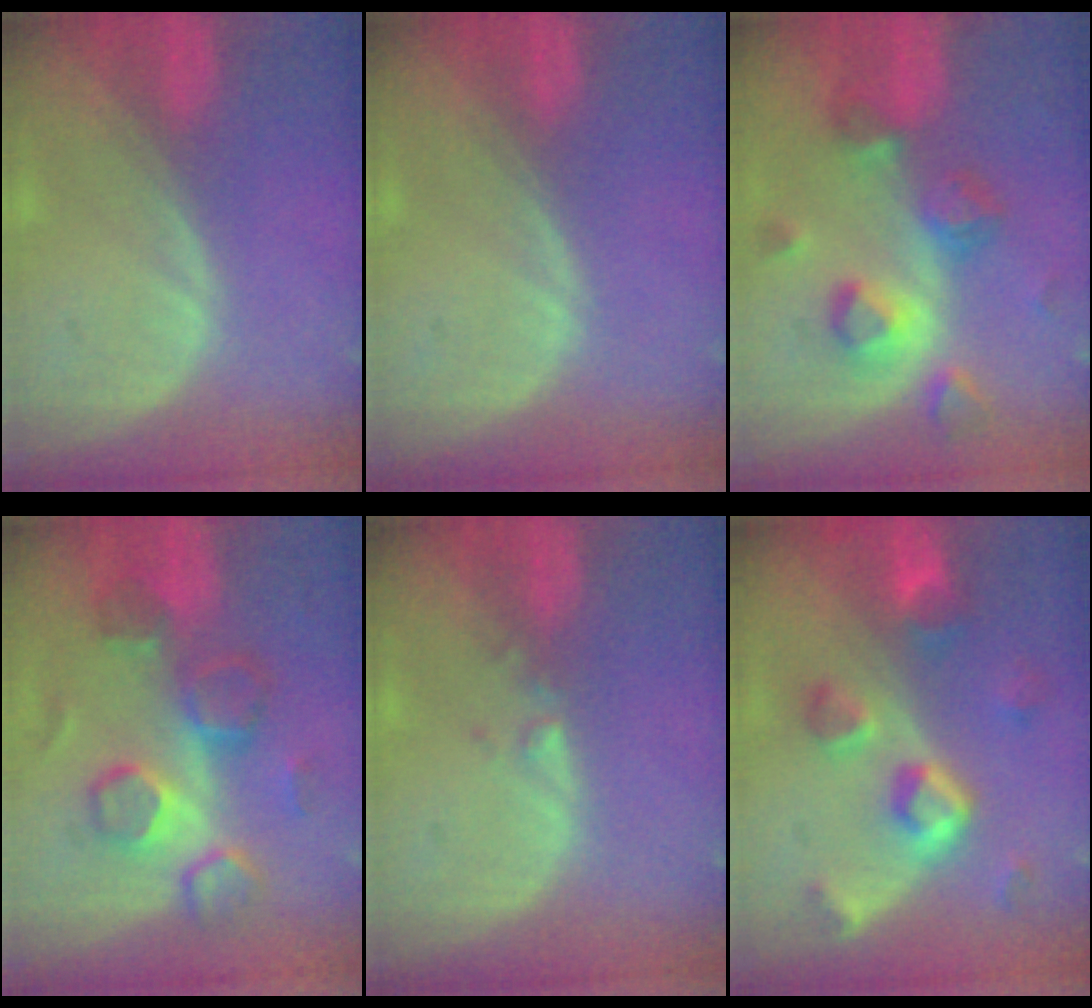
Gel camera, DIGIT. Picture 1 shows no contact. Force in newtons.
{"total": 0.0}
{"total": 8.0, "press": 7.7, "slide": 2.2}
{"total": 8.7, "press": 8.5, "slide": 2.1}
{"total": 1.0, "press": 0.9, "slide": 0.5}
{"total": 7.8, "press": 7.0, "slide": 3.4}